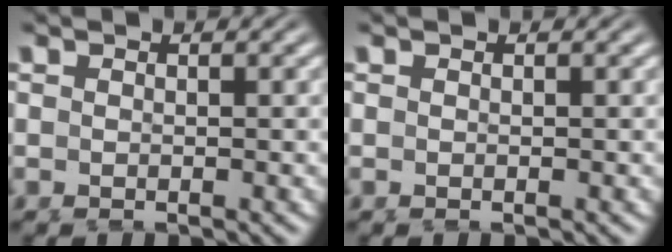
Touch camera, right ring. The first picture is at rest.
{"total": 0.0}